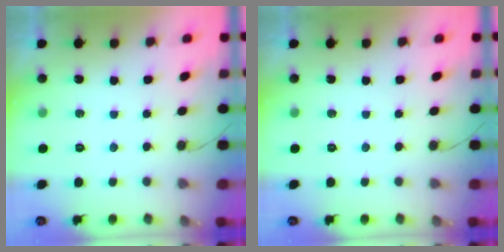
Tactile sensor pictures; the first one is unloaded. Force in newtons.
{"total": 0.0}